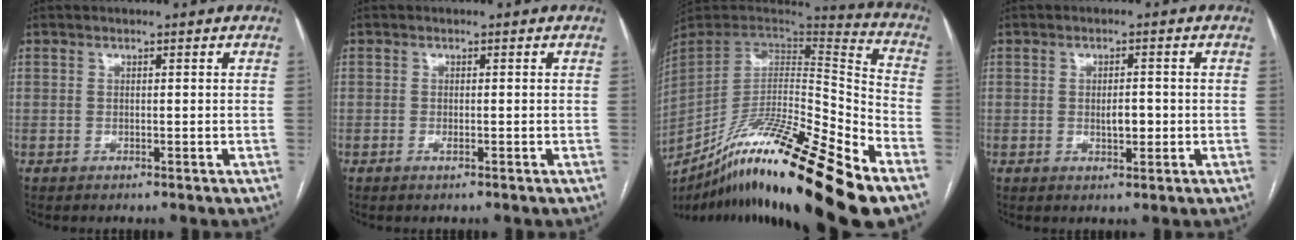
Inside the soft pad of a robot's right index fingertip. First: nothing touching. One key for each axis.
{"total": 0.7, "fx": -0.4, "fy": 0.1, "fz": 0.5, "tx": -0.010, "ty": -0.001, "tz": -0.006}
{"total": 26.0, "fx": -18.0, "fy": 0.9, "fz": 18.7, "tx": -0.287, "ty": -0.031, "tz": -0.323}
{"total": 2.8, "fx": -0.3, "fy": 1.1, "fz": 2.5, "tx": -0.042, "ty": 0.001, "tz": -0.002}